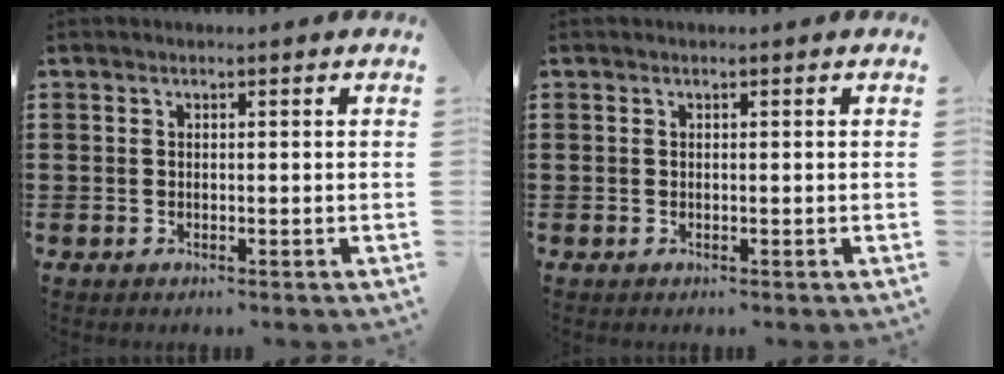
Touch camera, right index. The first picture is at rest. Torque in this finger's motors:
{"motor_torque": [1.67, 0.46, 0.00, 0.00]}